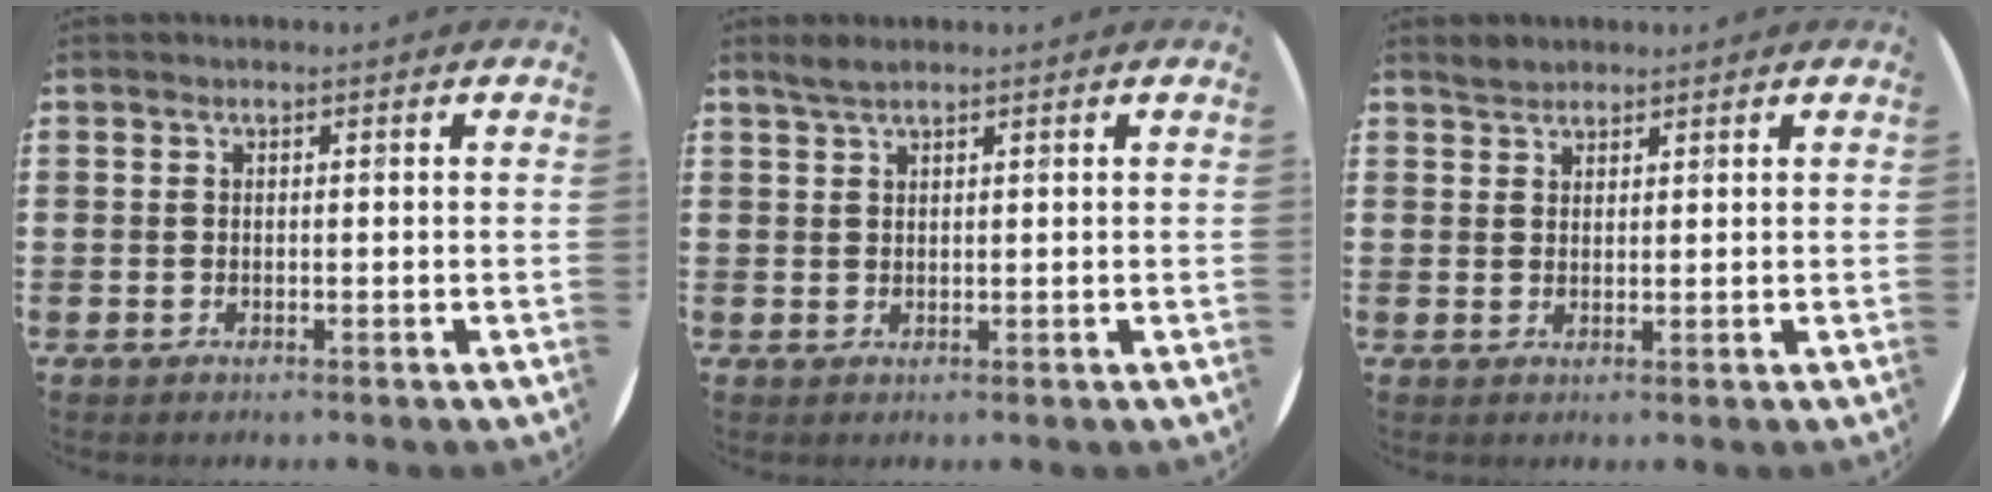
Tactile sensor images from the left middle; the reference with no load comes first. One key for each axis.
{"total": 1.8, "fx": 1.6, "fy": 0.3, "fz": 0.9, "tx": -0.018, "ty": 0.003, "tz": 0.029}
{"total": 1.9, "fx": 1.8, "fy": 0.6, "fz": -0.1, "tx": 0.007, "ty": 0.000, "tz": 0.034}